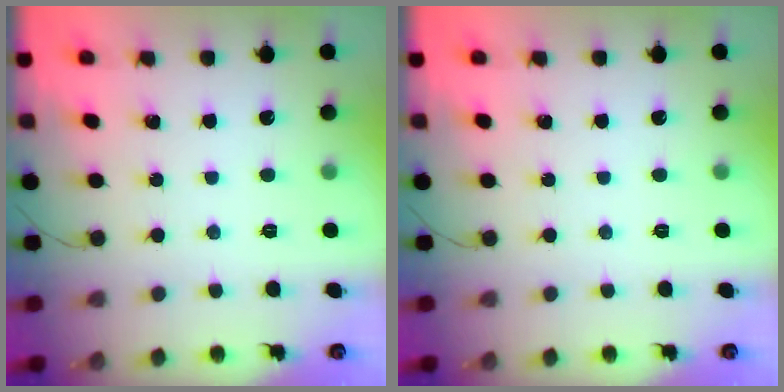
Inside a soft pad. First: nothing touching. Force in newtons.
{"total": 0.0}